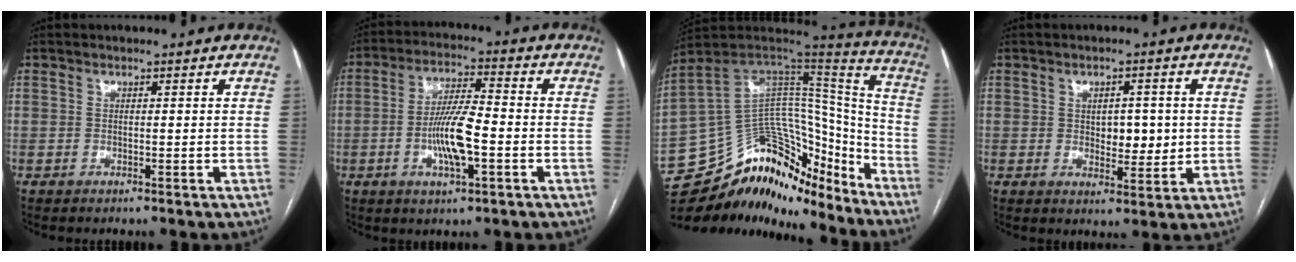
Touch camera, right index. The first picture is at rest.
{"total": 9.3, "force": [-2.3, 1.9, 8.9], "torque": [-0.171, 0.005, -0.042]}
{"total": 25.3, "force": [-19.9, 11.5, 10.7], "torque": [-0.164, 0.054, -0.303]}
{"total": 5.2, "force": [0.5, 2.7, 4.4], "torque": [-0.057, -0.003, 0.013]}